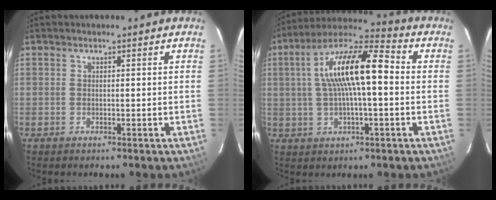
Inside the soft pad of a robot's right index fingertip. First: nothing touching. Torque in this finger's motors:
{"motor_torque": [1.27, -0.19, 1.06, 0.21]}